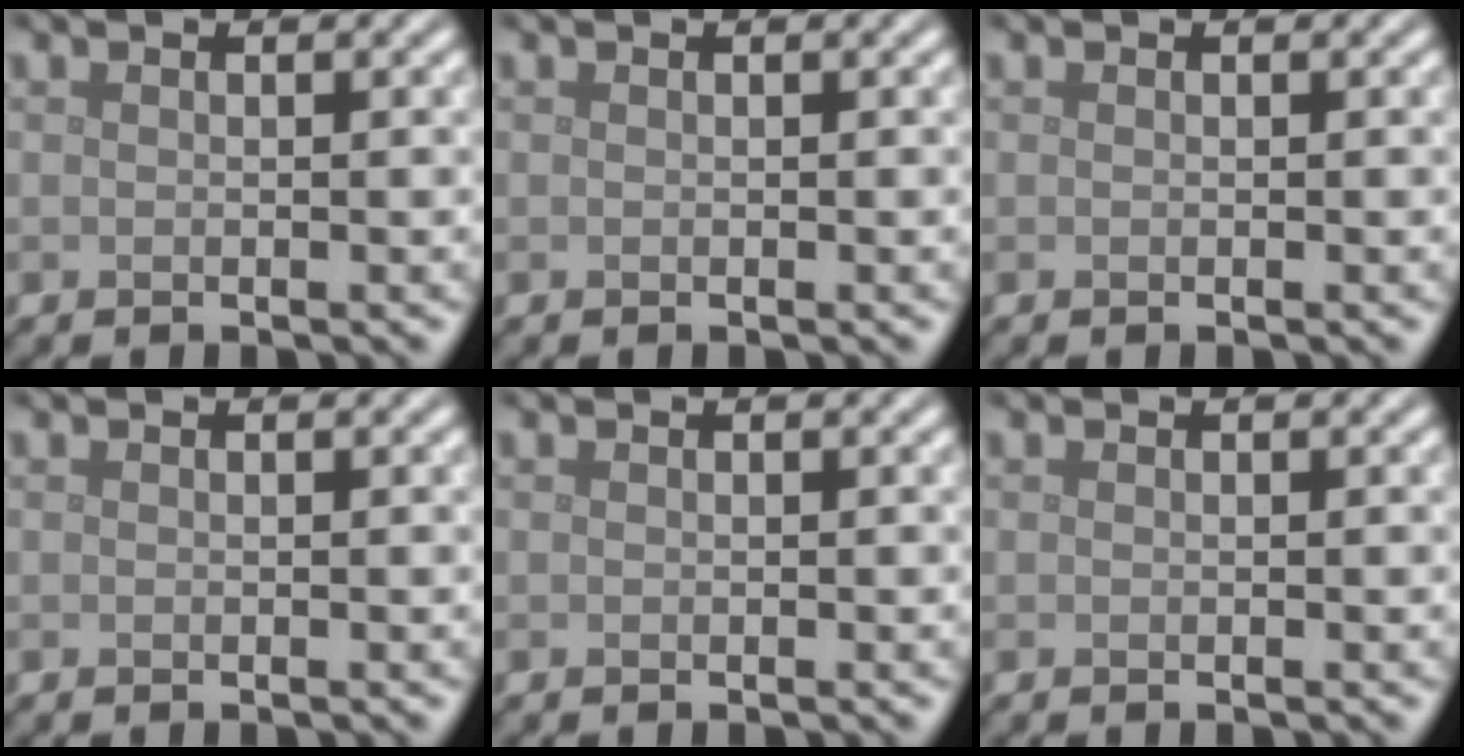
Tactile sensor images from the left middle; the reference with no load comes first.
{"total": 0.0}
{"total": 0.0}
{"total": 0.0}
{"total": 0.0}
{"total": 0.0}